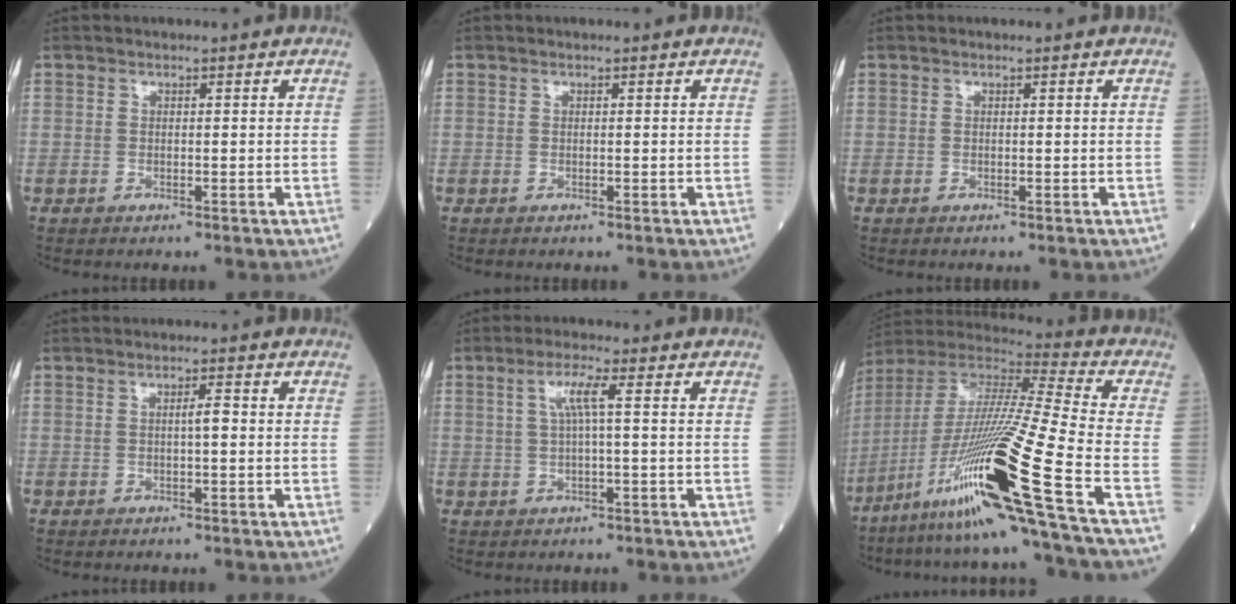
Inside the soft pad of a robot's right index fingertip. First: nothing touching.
{"total": 0.0}
{"total": 0.0}
{"total": 1.9, "force": [0.0, 0.2, 1.9], "torque": [-0.031, 0.003, 0.000]}
{"total": 3.7, "force": [0.8, -0.2, 3.6], "torque": [-0.075, 0.011, 0.017]}
{"total": 25.3, "force": [-12.2, -1.6, 22.1], "torque": [-0.429, -0.042, -0.228]}